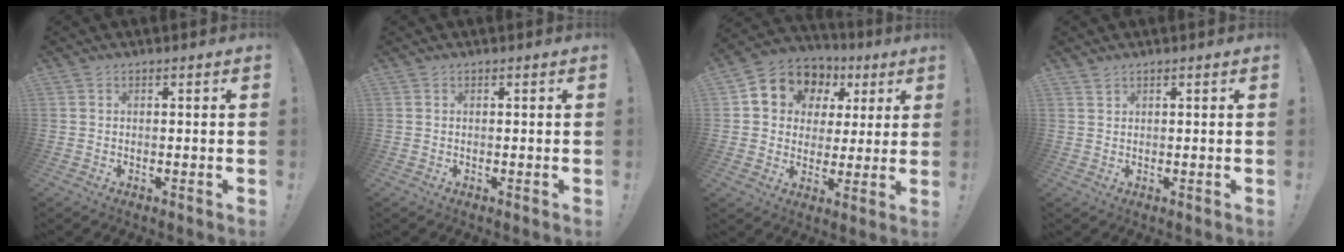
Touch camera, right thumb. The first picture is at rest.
{"total": 0.0}
{"total": 10.5, "force": [4.3, 8.8, 3.9], "torque": [-0.067, -0.023, 0.085]}
{"total": 1.3, "force": [1.2, 0.6, 0.2], "torque": [-0.001, -0.007, 0.022]}